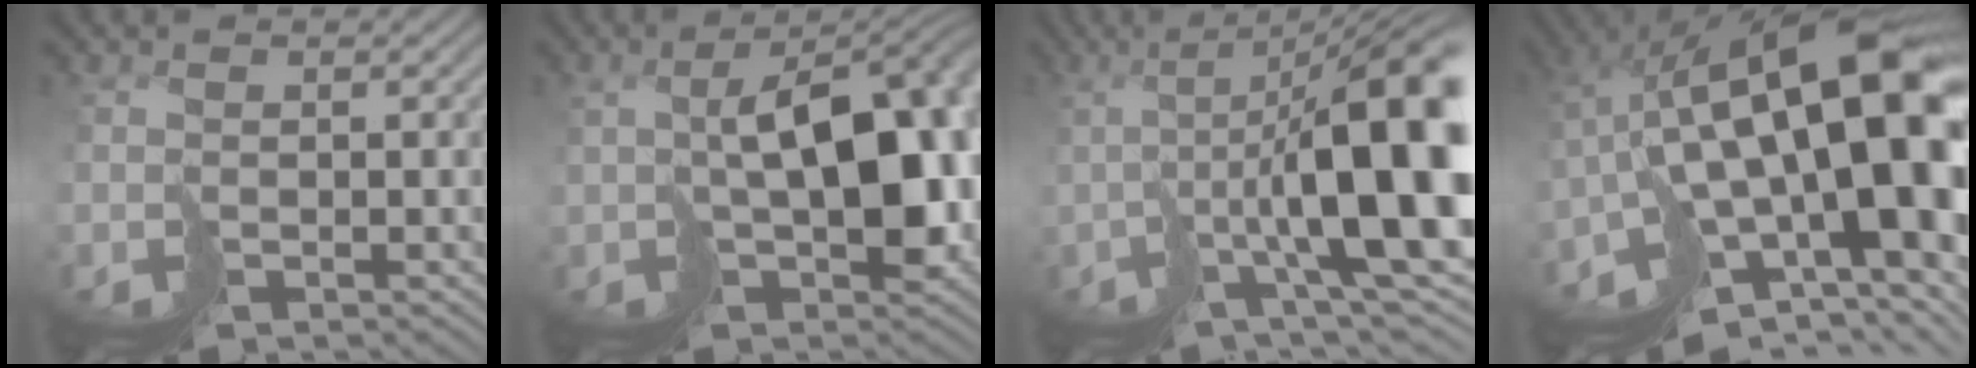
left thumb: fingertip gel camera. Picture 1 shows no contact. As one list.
[{"total": 12.3, "force": [-0.1, 6.2, 10.7], "torque": [-0.169, -0.010, 0.013]}, {"total": 16.0, "force": [-0.5, 4.2, 15.5], "torque": [-0.238, -0.011, 0.011]}, {"total": 19.9, "force": [-1.9, 8.8, 17.8], "torque": [-0.277, -0.019, -0.017]}]